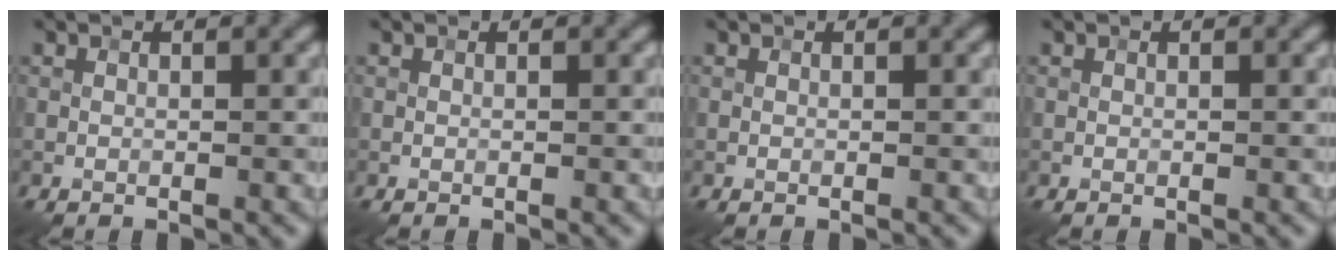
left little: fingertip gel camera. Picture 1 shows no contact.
{"total": 0.0}
{"total": 0.0}
{"total": 0.0}